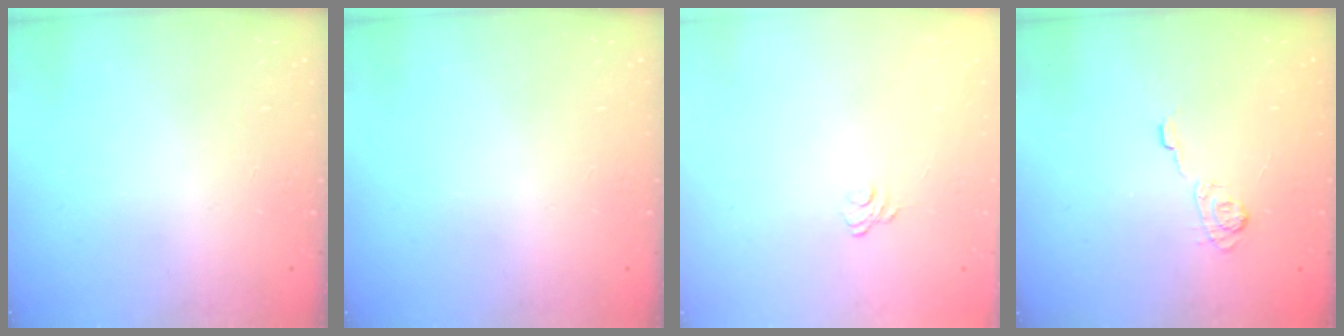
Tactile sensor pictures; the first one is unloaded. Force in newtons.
{"total": 0.0}
{"total": 3.7, "press": 3.5, "slide": 1.2}
{"total": 4.2, "press": 3.8, "slide": 1.6}